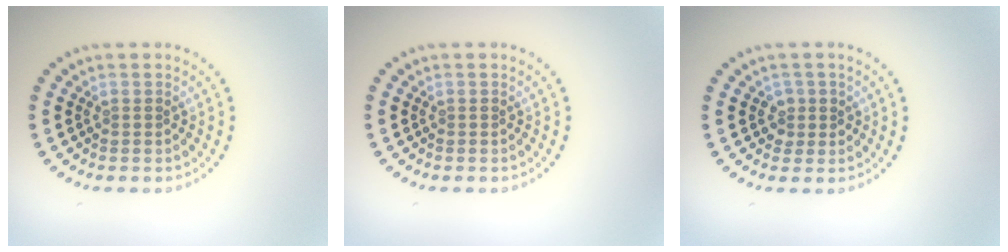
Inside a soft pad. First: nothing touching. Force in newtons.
{"total": 0.0}
{"total": 1.3, "press": 1.2, "slide": 0.6}